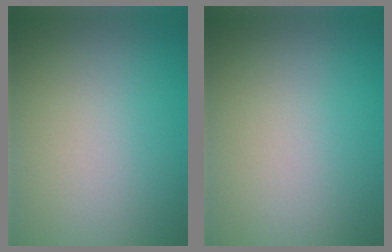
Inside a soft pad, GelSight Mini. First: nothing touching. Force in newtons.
{"total": 0.0}